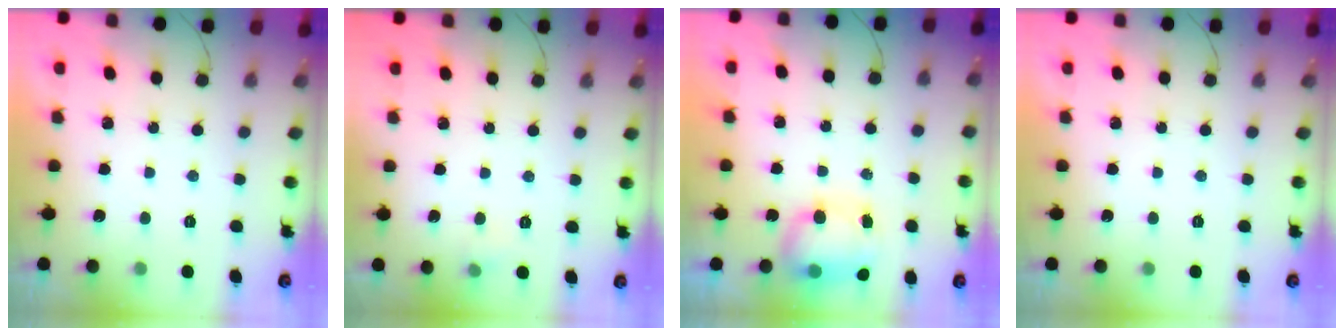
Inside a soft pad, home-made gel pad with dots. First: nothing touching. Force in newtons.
{"total": 3.6, "press": 3.5, "slide": 1.0}
{"total": 8.4, "press": 8.2, "slide": 1.7}
{"total": 0.0}